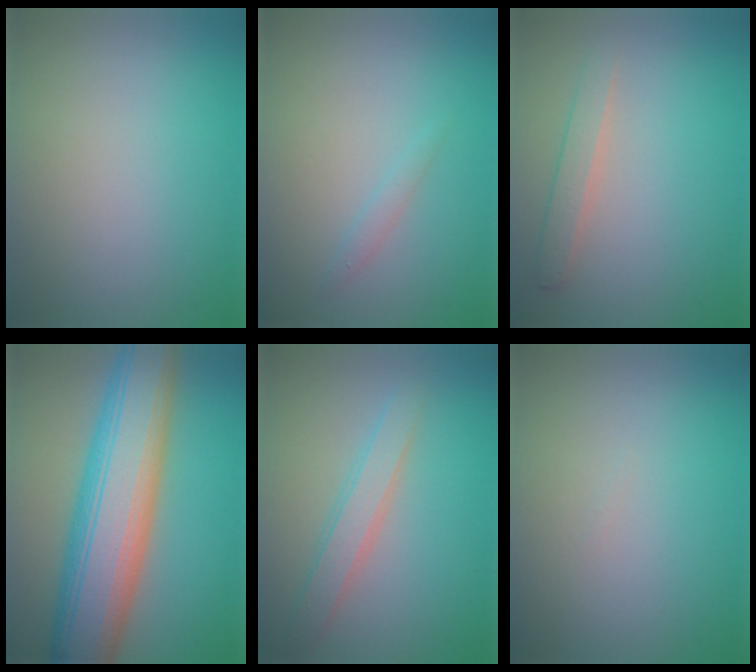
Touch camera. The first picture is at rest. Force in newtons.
{"total": 0.8, "press": 0.8, "slide": 0.1}
{"total": 1.7, "press": 1.7, "slide": 0.0}
{"total": 11.4, "press": 11.3, "slide": 0.6}
{"total": 2.4, "press": 2.4, "slide": 0.0}
{"total": 0.0}